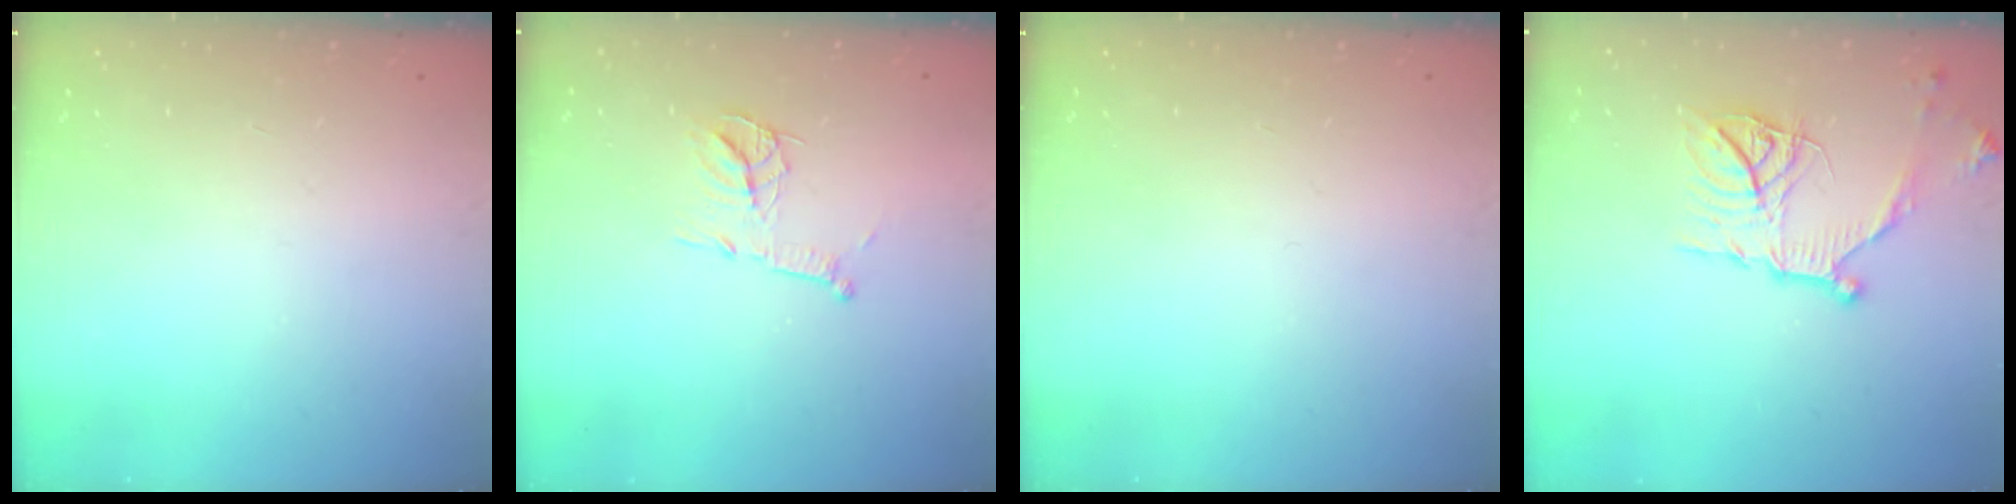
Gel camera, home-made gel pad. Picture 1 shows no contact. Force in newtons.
{"total": 11.7, "press": 11.7, "slide": 0.7}
{"total": 0.0}
{"total": 14.7, "press": 14.7, "slide": 0.2}